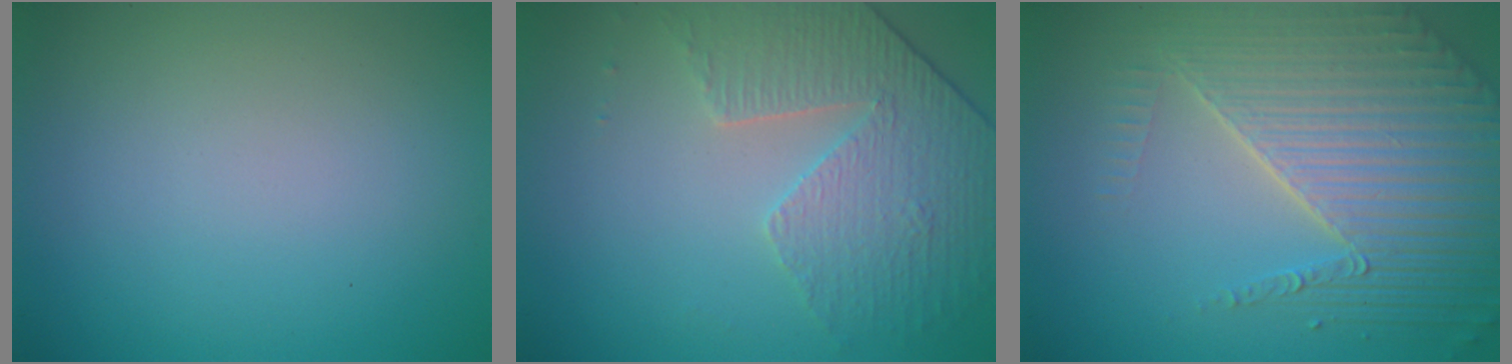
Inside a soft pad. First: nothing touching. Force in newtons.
{"total": 4.3, "press": 3.4, "slide": 2.6}
{"total": 6.7, "press": 5.3, "slide": 4.1}